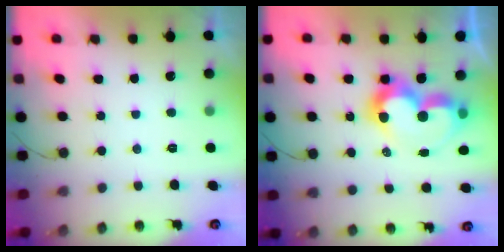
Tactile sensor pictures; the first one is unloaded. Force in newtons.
{"total": 11.3, "press": 11.3, "slide": 1.0}